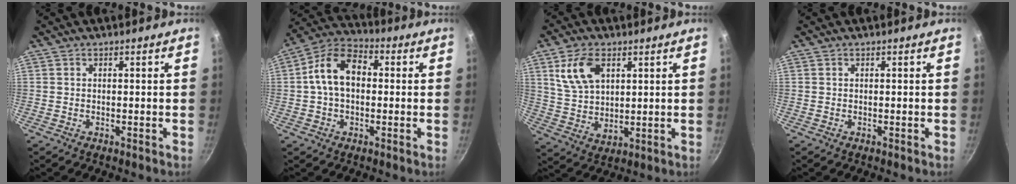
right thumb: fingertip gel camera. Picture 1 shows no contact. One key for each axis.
{"total": 11.2, "fx": 0.8, "fy": 7.6, "fz": 8.2, "tx": -0.123, "ty": 0.032, "tz": -0.005}
{"total": 10.5, "fx": 4.4, "fy": 6.3, "fz": 7.2, "tx": -0.125, "ty": -0.019, "tz": 0.090}
{"total": 0.0}